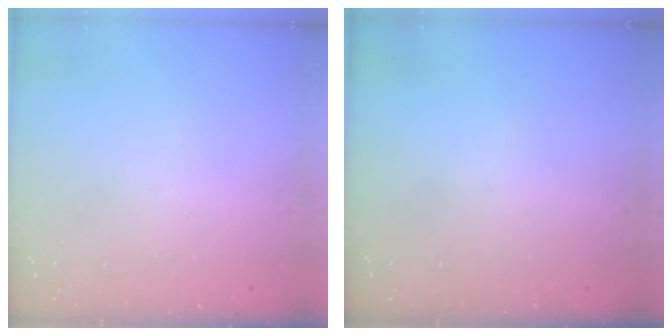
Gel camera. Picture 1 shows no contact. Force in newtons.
{"total": 0.0}